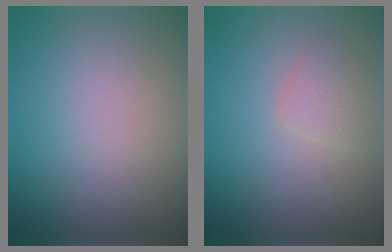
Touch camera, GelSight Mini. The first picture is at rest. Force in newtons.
{"total": 1.6, "press": 1.6, "slide": 0.1}